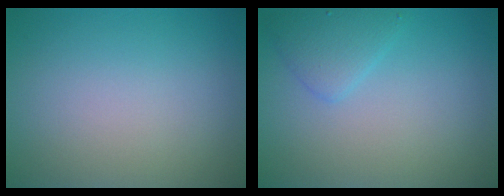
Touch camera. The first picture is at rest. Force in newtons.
{"total": 2.1, "press": 2.1, "slide": 0.0}